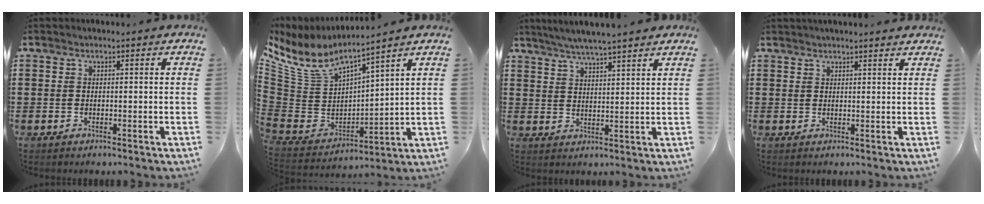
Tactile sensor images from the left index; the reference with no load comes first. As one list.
[{"total": 6.4, "force": [5.4, 2.0, 2.9], "torque": [-0.086, -0.043, 0.091]}, {"total": 4.4, "force": [4.1, -0.5, 1.5], "torque": [-0.041, -0.013, 0.072]}, {"total": 1.7, "force": [1.7, -0.1, 0.3], "torque": [-0.008, 0.001, 0.032]}]